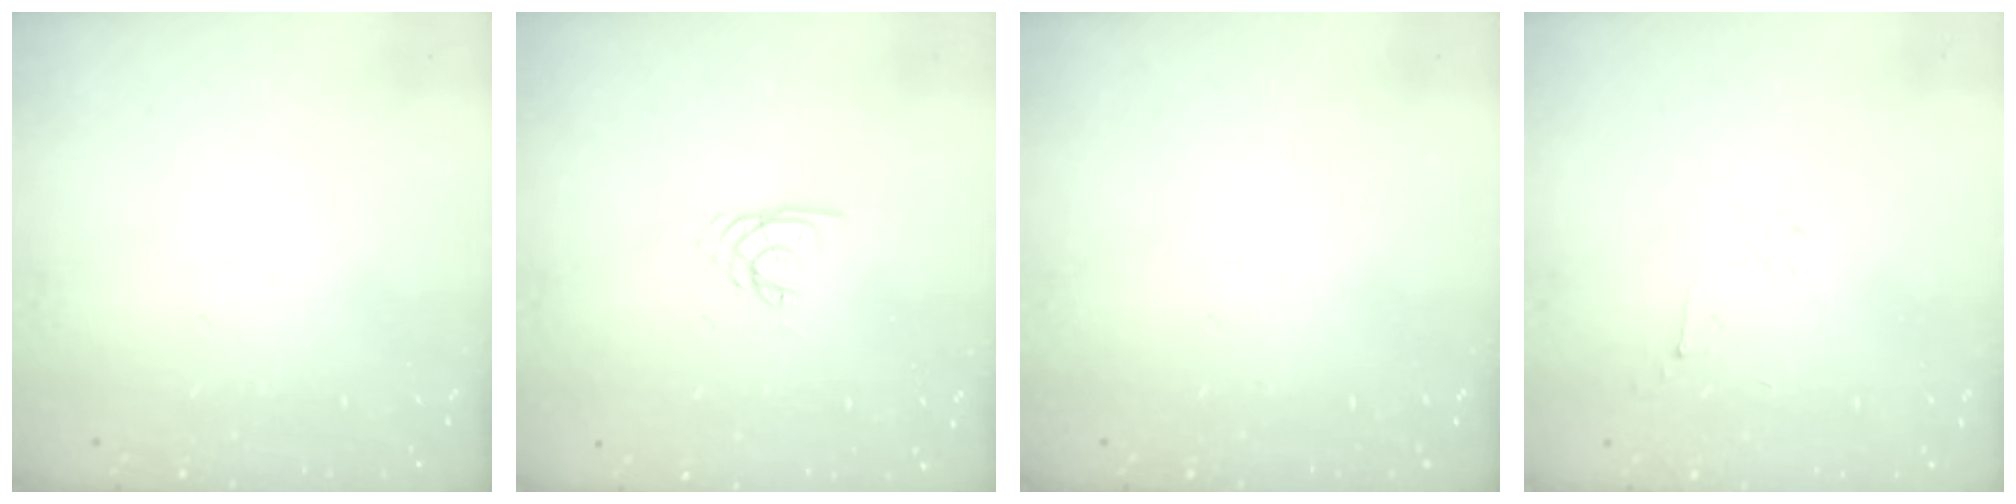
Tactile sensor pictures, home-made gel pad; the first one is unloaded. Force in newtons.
{"total": 1.9, "press": 1.9, "slide": 0.2}
{"total": 0.0}
{"total": 2.9, "press": 2.8, "slide": 0.8}